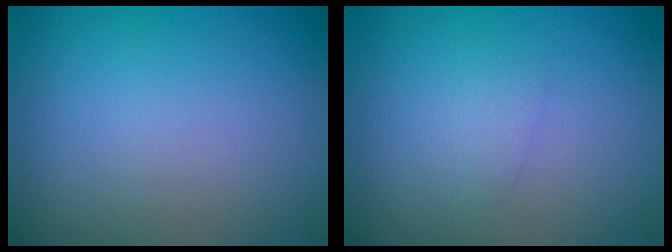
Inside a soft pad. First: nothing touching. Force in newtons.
{"total": 0.9, "press": 0.9, "slide": 0.0}